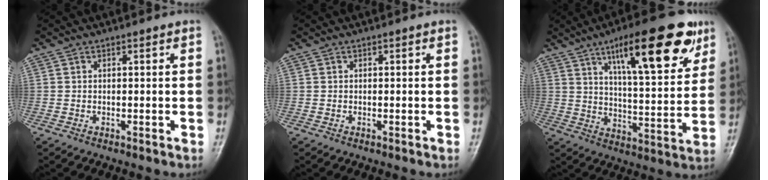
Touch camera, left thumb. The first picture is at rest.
{"total": 0.0}
{"total": 20.5, "force": [11.2, 6.1, 16.0], "torque": [-0.202, -0.037, 0.172]}